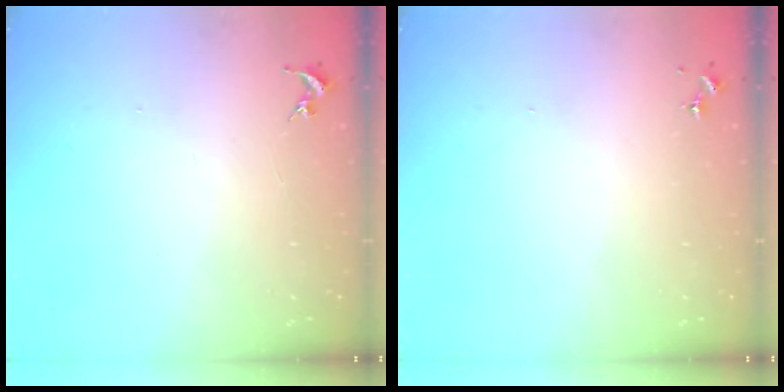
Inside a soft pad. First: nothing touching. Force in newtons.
{"total": 0.0}